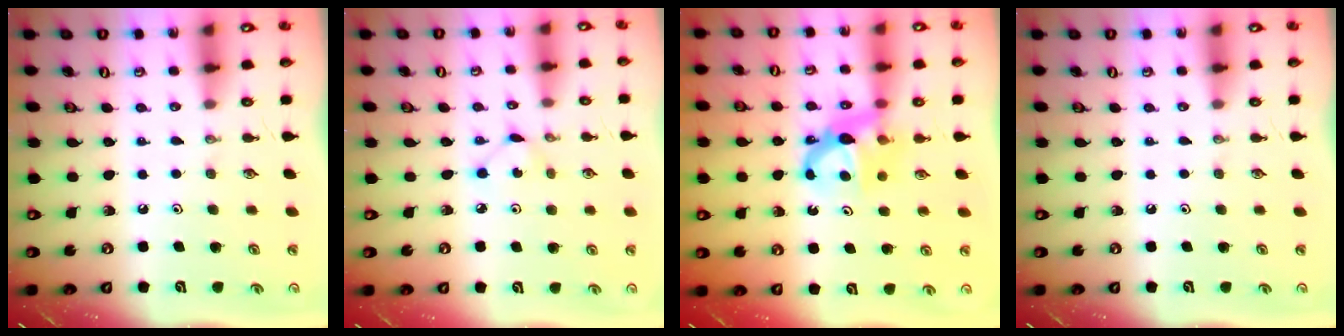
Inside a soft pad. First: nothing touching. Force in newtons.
{"total": 2.9, "press": 2.9, "slide": 0.4}
{"total": 7.3, "press": 7.3, "slide": 0.5}
{"total": 0.0}